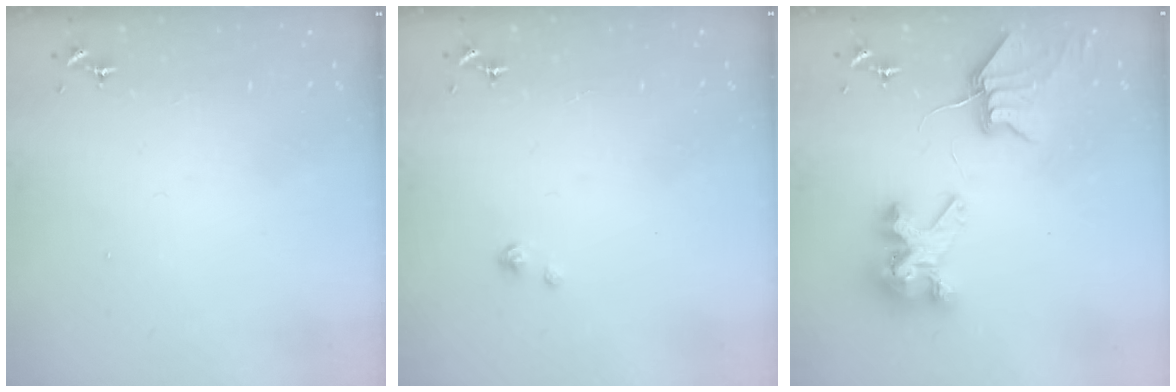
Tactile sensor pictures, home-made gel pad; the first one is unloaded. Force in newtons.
{"total": 1.9, "press": 1.9, "slide": 0.2}
{"total": 9.0, "press": 8.9, "slide": 1.3}